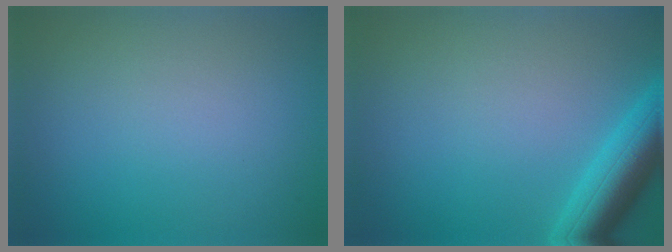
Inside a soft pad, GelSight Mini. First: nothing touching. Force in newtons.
{"total": 5.5, "press": 5.5, "slide": 0.3}